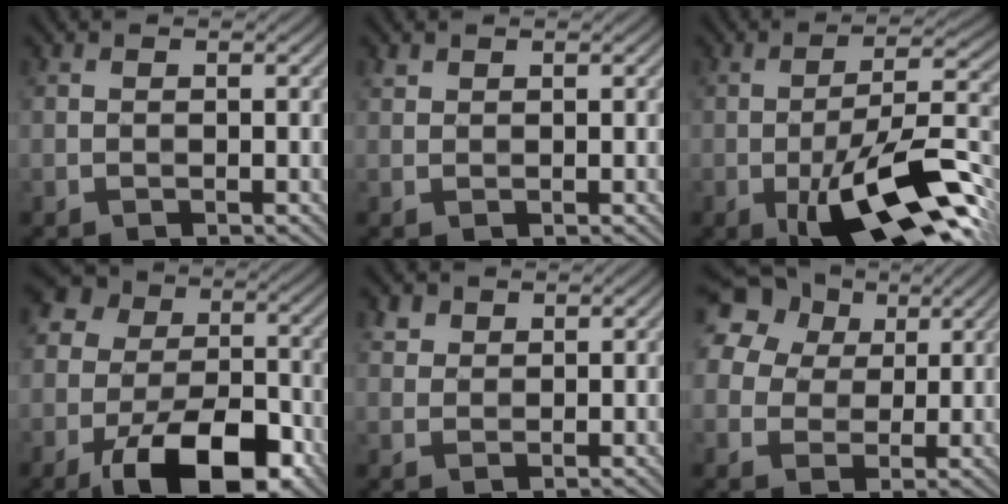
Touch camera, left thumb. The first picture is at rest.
{"total": 0.7, "force": [0.6, 0.3, 0.2], "torque": [-0.007, 0.000, 0.014]}
{"total": 15.1, "force": [-6.4, 4.7, 12.8], "torque": [-0.211, 0.001, -0.108]}
{"total": 15.2, "force": [-6.9, 9.1, 10.1], "torque": [-0.167, -0.016, -0.123]}
{"total": 2.1, "force": [1.4, 1.4, 0.6], "torque": [-0.016, 0.003, 0.030]}
{"total": 16.6, "force": [8.1, 12.4, 7.5], "torque": [-0.224, 0.049, 0.152]}